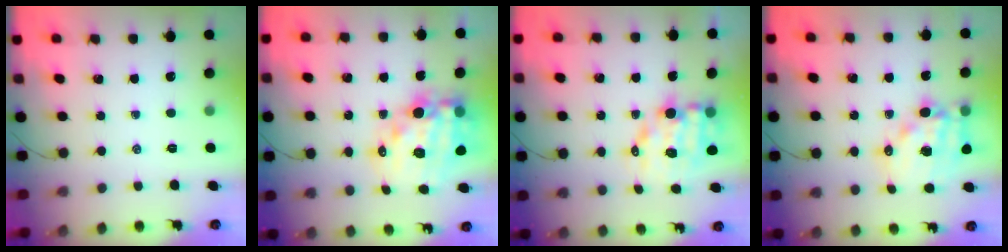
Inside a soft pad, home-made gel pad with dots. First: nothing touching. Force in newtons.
{"total": 18.3, "press": 17.8, "slide": 4.2}
{"total": 10.4, "press": 10.1, "slide": 2.4}
{"total": 14.5, "press": 14.1, "slide": 3.4}